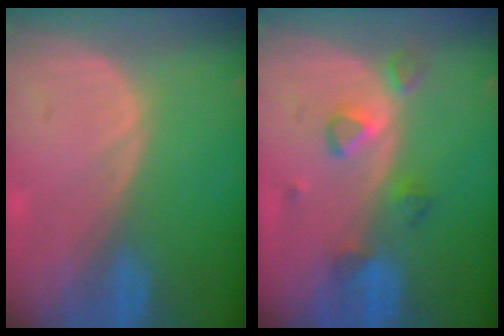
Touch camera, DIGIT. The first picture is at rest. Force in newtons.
{"total": 4.1, "press": 4.0, "slide": 0.9}